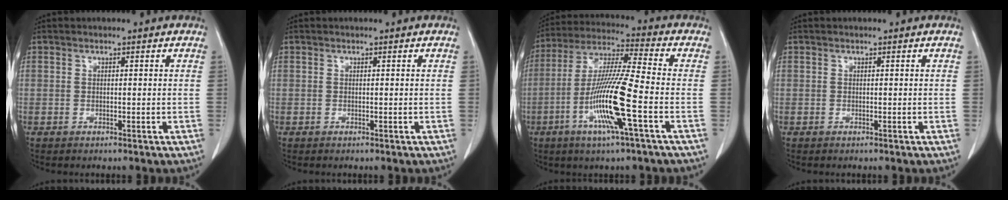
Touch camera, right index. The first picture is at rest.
{"total": 0.0}
{"total": 14.1, "force": [-4.5, -0.2, 13.4], "torque": [-0.269, -0.010, -0.092]}
{"total": 0.0}